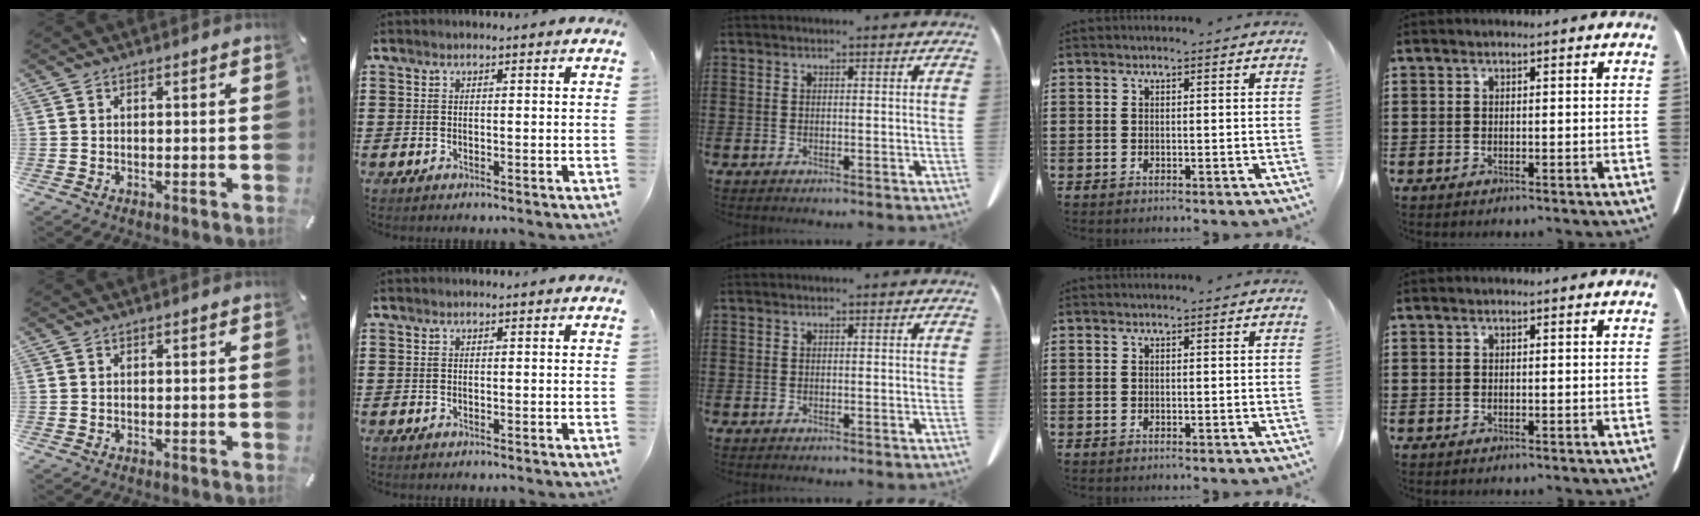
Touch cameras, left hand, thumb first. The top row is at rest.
{}